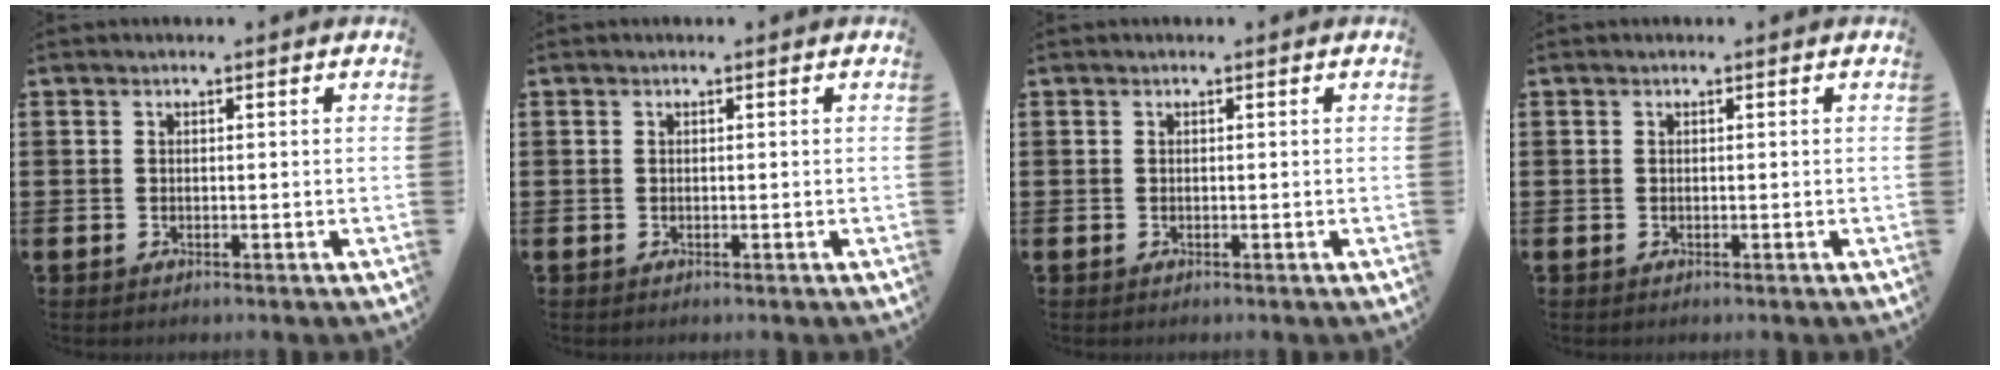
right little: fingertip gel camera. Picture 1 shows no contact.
{"total": 0.0}
{"total": 0.0}
{"total": 0.0}